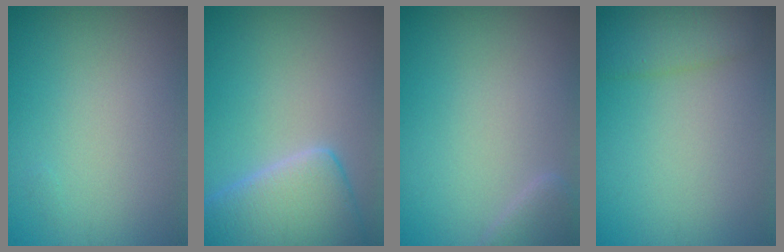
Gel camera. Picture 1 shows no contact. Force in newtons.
{"total": 7.1, "press": 7.0, "slide": 0.6}
{"total": 1.6, "press": 1.6, "slide": 0.1}
{"total": 2.8, "press": 2.8, "slide": 0.1}